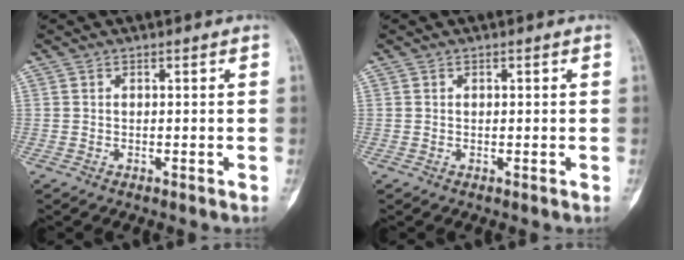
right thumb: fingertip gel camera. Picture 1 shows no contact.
{"total": 0.0}